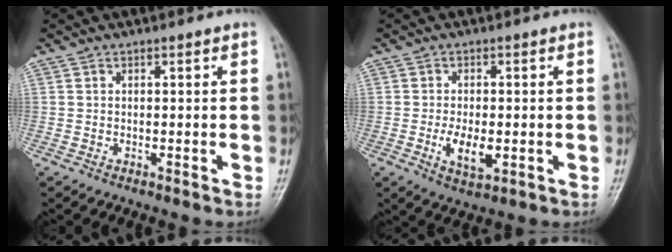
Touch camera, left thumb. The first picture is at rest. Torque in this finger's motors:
{"motor_torque": [0.04, 0.23, 0.35, -0.02, 0.02]}